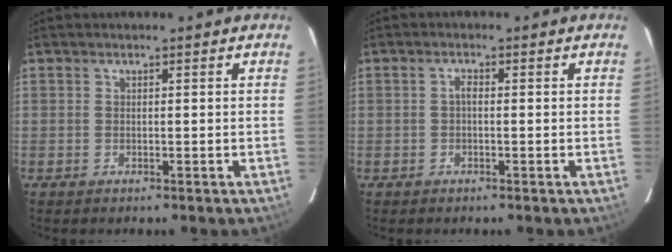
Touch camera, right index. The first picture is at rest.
{"total": 1.1, "force": [-0.2, 0.5, 1.0], "torque": [-0.018, 0.006, -0.006]}